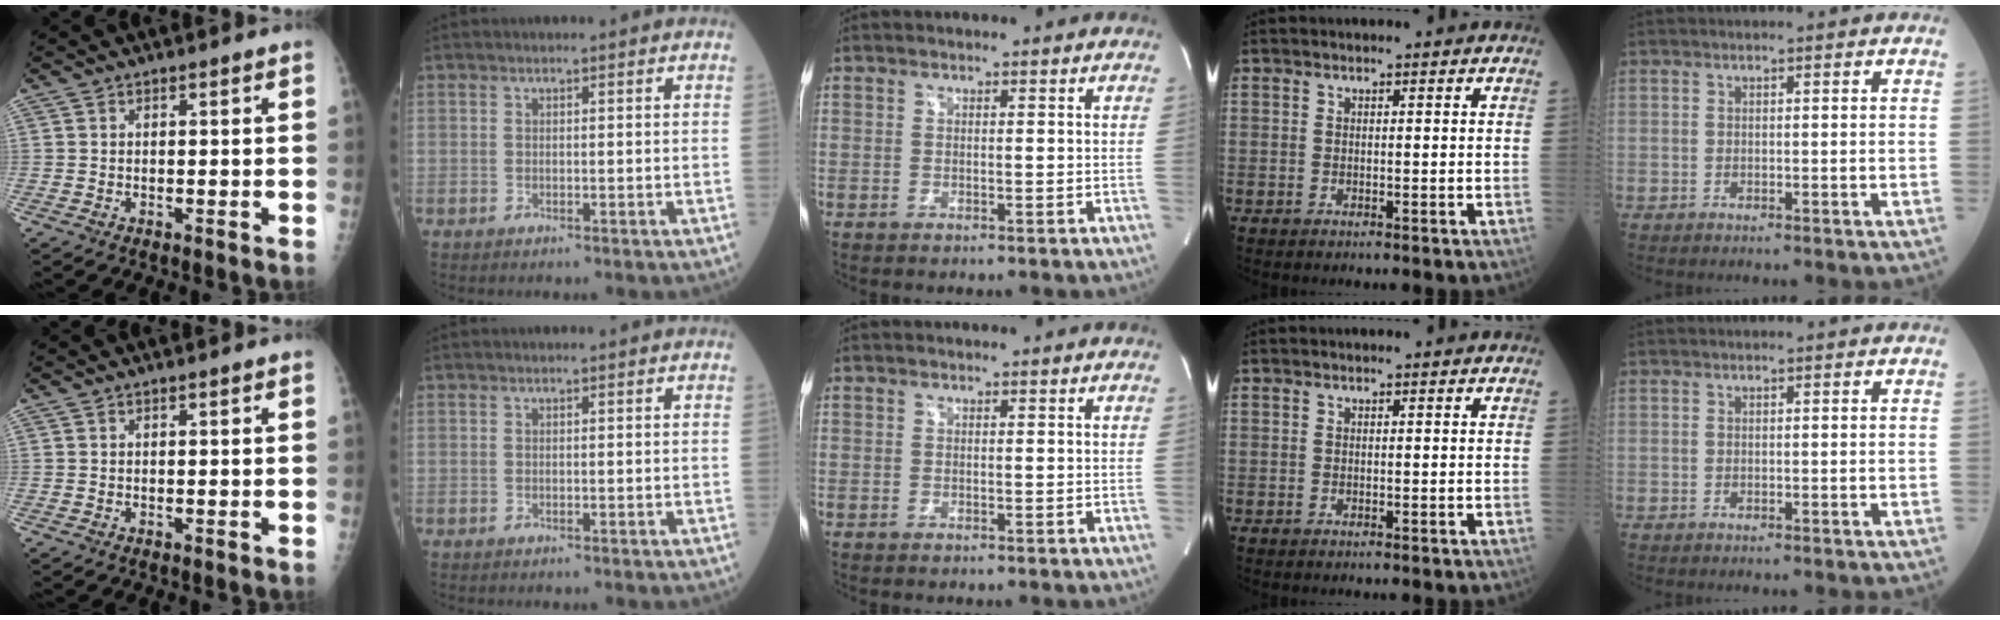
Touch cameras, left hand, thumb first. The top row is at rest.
{}